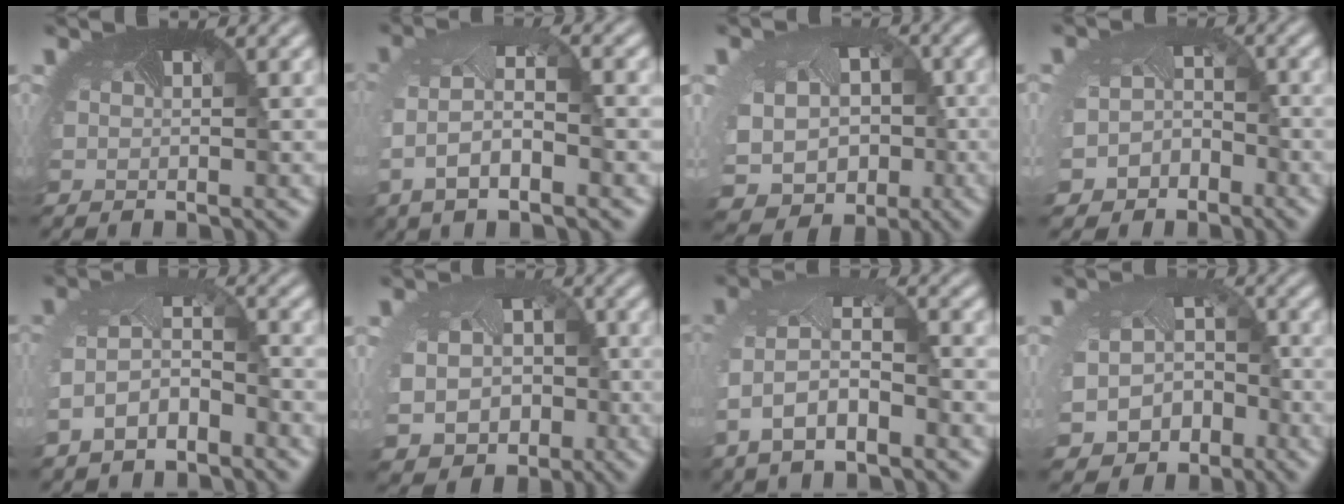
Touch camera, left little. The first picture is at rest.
{"total": 5.5, "force": [-0.7, 2.4, 4.9], "torque": [-0.115, -0.004, -0.019]}
{"total": 10.6, "force": [-2.2, 8.8, 5.5], "torque": [-0.111, -0.042, -0.030]}
{"total": 3.9, "force": [-2.7, 2.7, 0.6], "torque": [-0.016, -0.023, -0.039]}
{"total": 3.9, "force": [-2.4, 2.0, 2.3], "torque": [-0.069, -0.006, -0.054]}
{"total": 8.4, "force": [-2.0, 7.0, 4.3], "torque": [-0.085, -0.046, -0.019]}
{"total": 5.9, "force": [-1.8, 2.9, 4.8], "torque": [-0.114, -0.004, -0.037]}
{"total": 7.0, "force": [-3.1, 5.6, 2.8], "torque": [-0.057, -0.040, -0.036]}